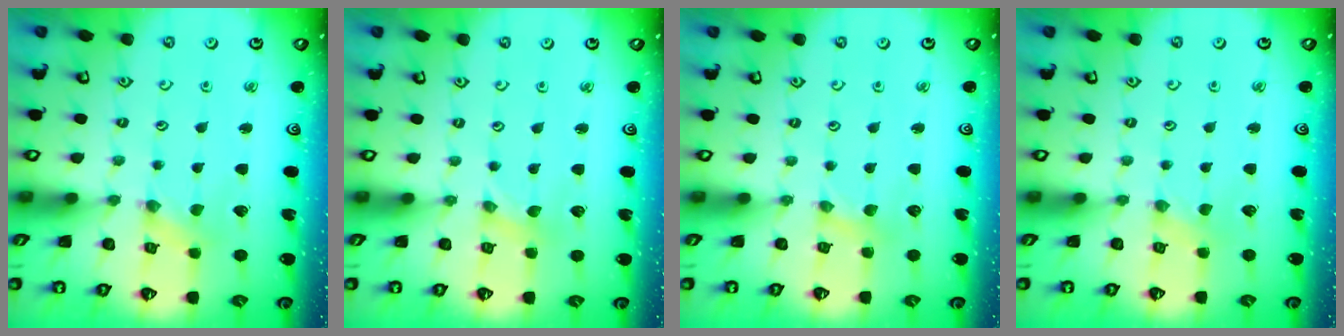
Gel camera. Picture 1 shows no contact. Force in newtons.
{"total": 0.0}
{"total": 2.3, "press": 2.3, "slide": 0.2}
{"total": 0.0}